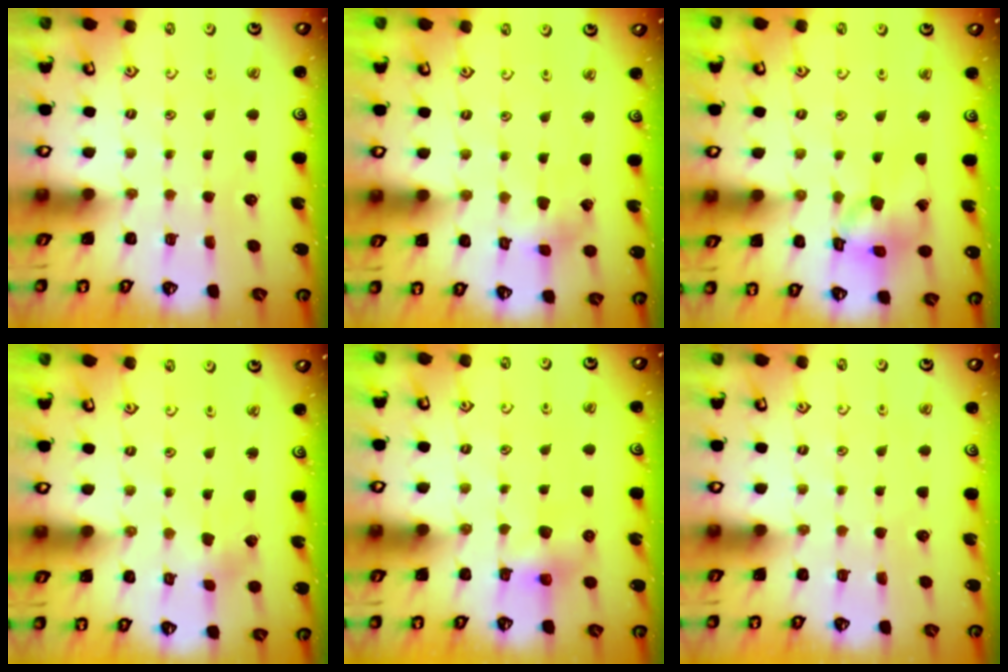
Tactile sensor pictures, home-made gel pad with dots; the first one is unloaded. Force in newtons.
{"total": 2.7, "press": 2.7, "slide": 0.2}
{"total": 12.0, "press": 11.8, "slide": 1.7}
{"total": 1.4, "press": 1.4, "slide": 0.2}
{"total": 5.7, "press": 5.7, "slide": 0.7}
{"total": 0.0}